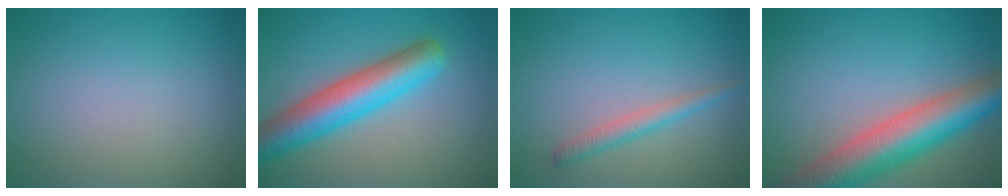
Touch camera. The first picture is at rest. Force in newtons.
{"total": 7.4, "press": 7.4, "slide": 0.2}
{"total": 1.9, "press": 1.9, "slide": 0.0}
{"total": 9.3, "press": 9.3, "slide": 0.3}